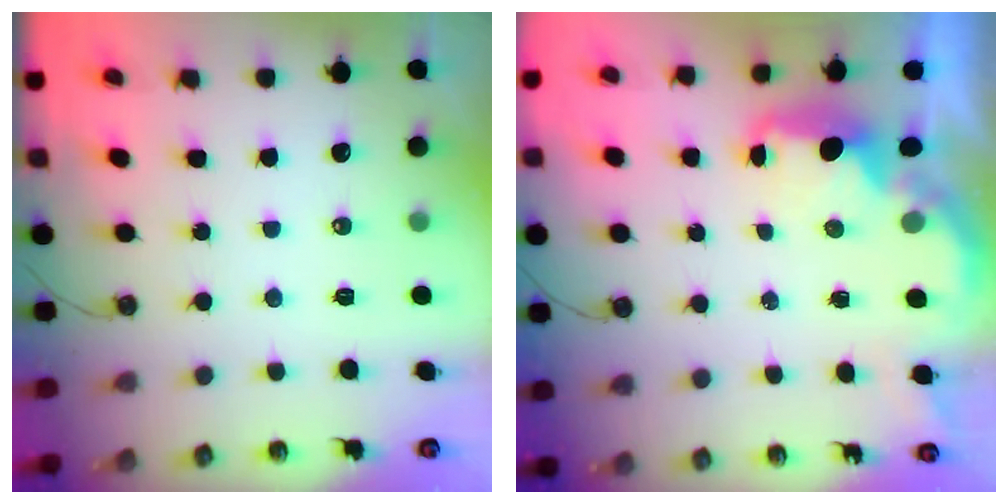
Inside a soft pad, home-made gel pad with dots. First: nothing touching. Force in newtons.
{"total": 2.9, "press": 2.8, "slide": 0.4}